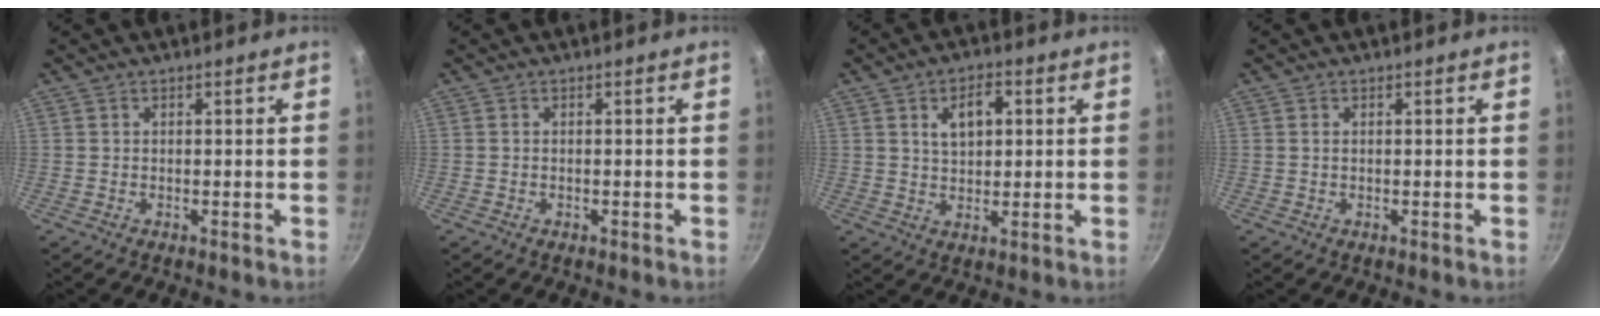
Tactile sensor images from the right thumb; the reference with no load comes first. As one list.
[{"total": 0.0}, {"total": 6.8, "force": [1.9, 4.0, 5.1], "torque": [-0.067, 0.002, 0.032]}, {"total": 0.6, "force": [0.1, 0.3, 0.5], "torque": [-0.009, 0.001, 0.002]}]